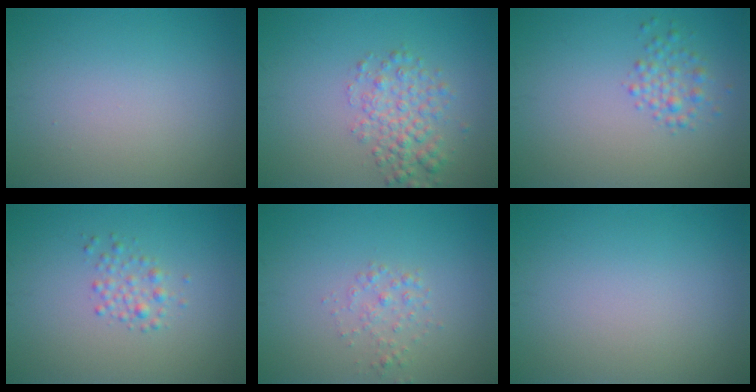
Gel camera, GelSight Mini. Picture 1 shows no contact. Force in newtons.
{"total": 3.4, "press": 3.4, "slide": 0.1}
{"total": 1.9, "press": 1.9, "slide": 0.1}
{"total": 1.6, "press": 1.6, "slide": 0.0}
{"total": 1.4, "press": 1.4, "slide": 0.0}
{"total": 0.0}